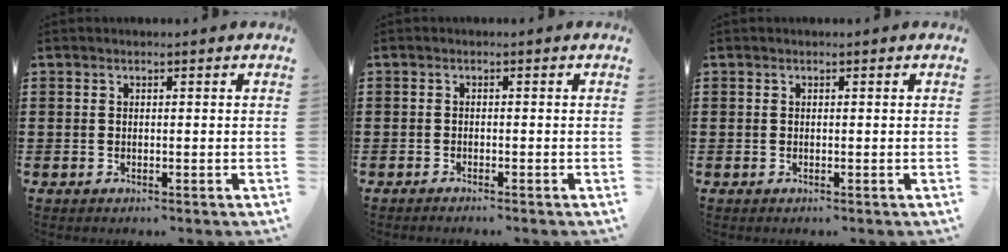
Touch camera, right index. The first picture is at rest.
{"total": 1.0, "force": [-0.9, -0.2, 0.0], "torque": [-0.003, -0.004, -0.018]}
{"total": 0.0}